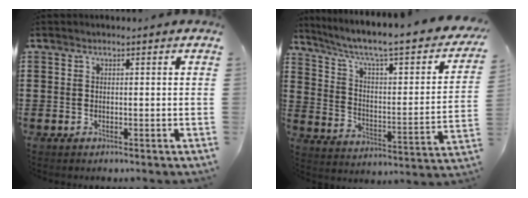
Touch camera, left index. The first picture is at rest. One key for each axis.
{"total": 6.3, "fx": 4.2, "fy": 0.8, "fz": 4.6, "tx": -0.107, "ty": -0.038, "tz": 0.061}